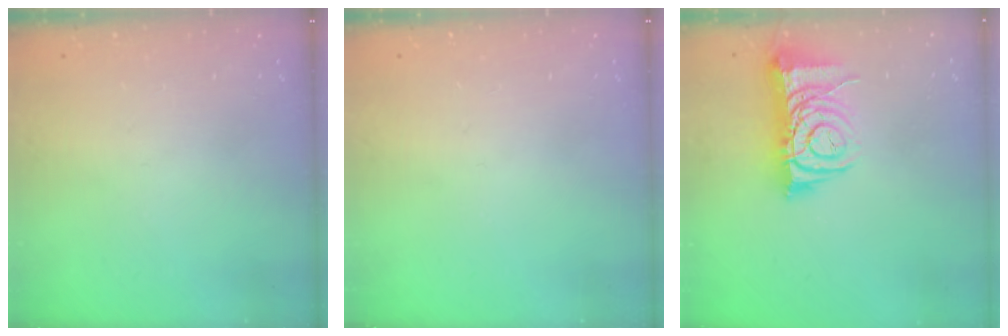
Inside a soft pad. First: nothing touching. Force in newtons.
{"total": 0.0}
{"total": 9.5, "press": 9.4, "slide": 1.1}